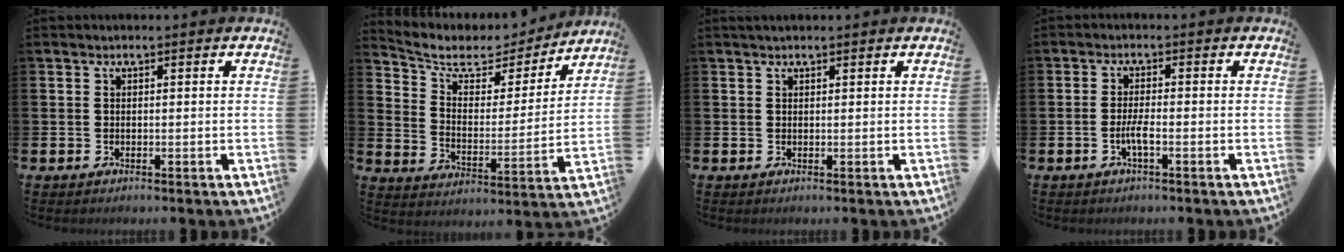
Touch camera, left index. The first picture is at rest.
{"total": 6.7, "force": [5.8, 2.9, 1.8], "torque": [-0.072, -0.041, 0.094]}
{"total": 0.9, "force": [0.8, 0.2, 0.4], "torque": [0.006, -0.003, 0.011]}
{"total": 2.2, "force": [-0.9, 0.3, 2.0], "torque": [-0.039, 0.003, -0.016]}